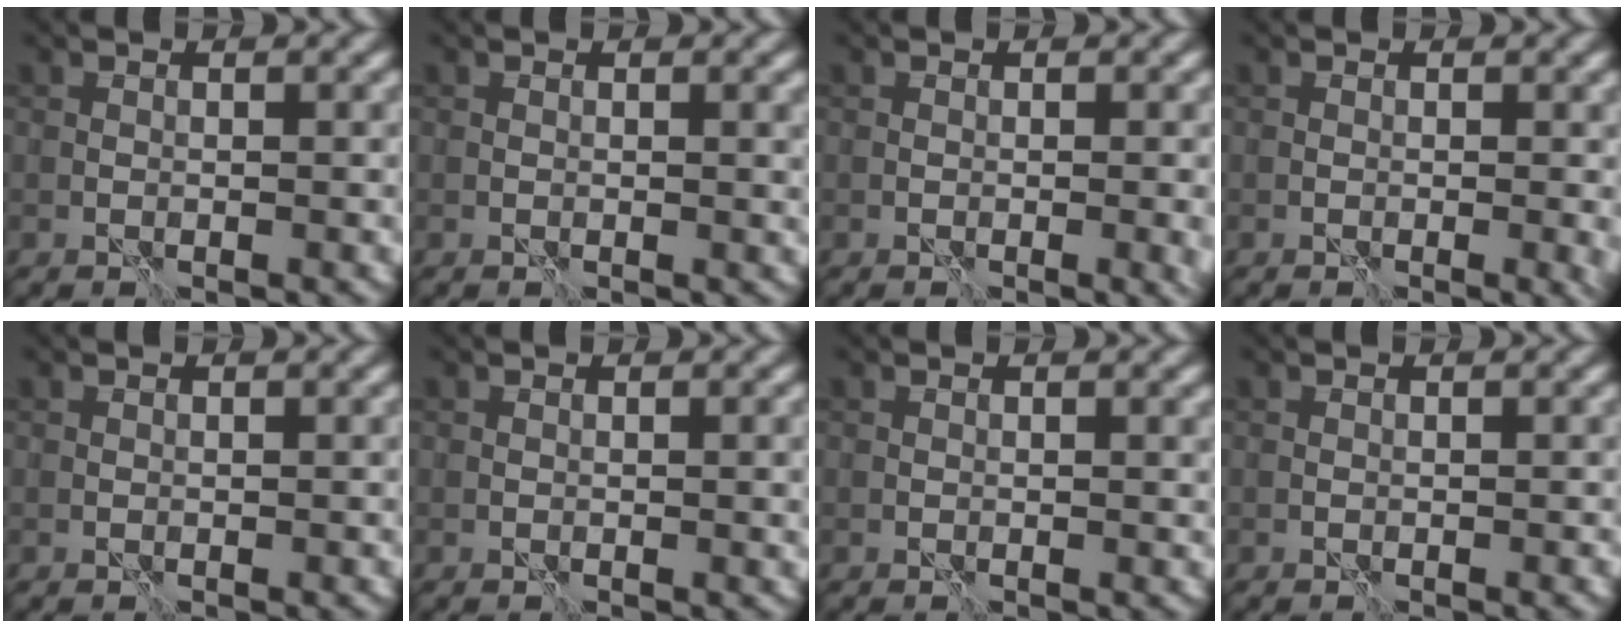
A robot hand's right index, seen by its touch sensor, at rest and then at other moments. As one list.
[{"total": 0.7, "force": [0.2, 0.1, 0.7], "torque": [-0.007, -0.002, 0.002]}, {"total": 1.6, "force": [-0.2, 0.4, 1.5], "torque": [-0.019, -0.003, -0.003]}, {"total": 1.4, "force": [-0.1, 0.3, 1.3], "torque": [-0.017, -0.004, -0.003]}, {"total": 0.0}, {"total": 0.9, "force": [0.0, 0.2, 0.9], "torque": [-0.011, -0.002, 0.000]}, {"total": 0.0}, {"total": 0.0}]